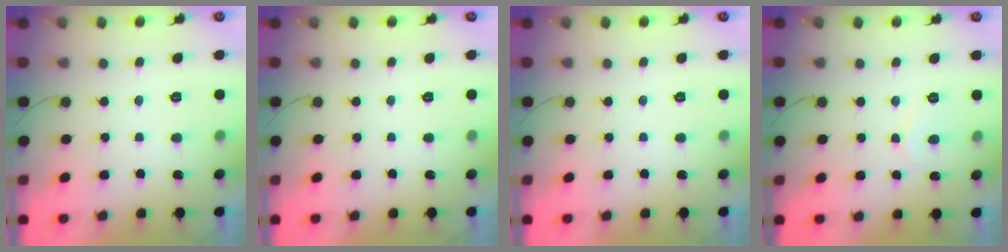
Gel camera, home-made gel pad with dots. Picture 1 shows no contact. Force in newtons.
{"total": 0.0}
{"total": 0.0}
{"total": 4.8, "press": 4.8, "slide": 0.5}